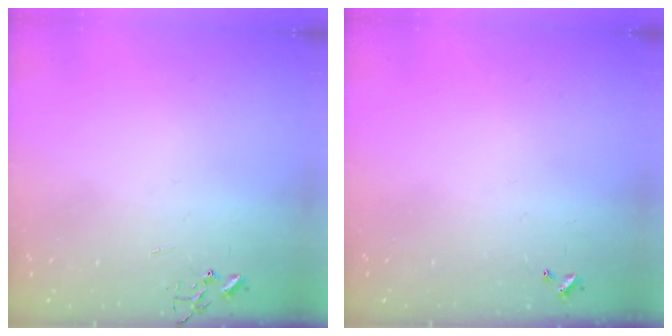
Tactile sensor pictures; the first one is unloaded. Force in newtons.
{"total": 0.0}